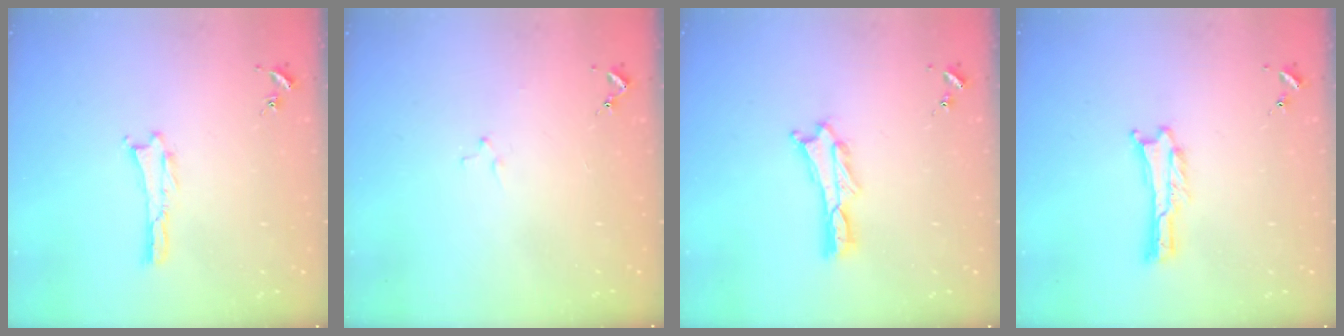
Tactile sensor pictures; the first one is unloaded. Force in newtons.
{"total": 0.8, "press": 0.8, "slide": 0.2}
{"total": 1.1, "press": 1.1, "slide": 0.2}
{"total": 0.0}